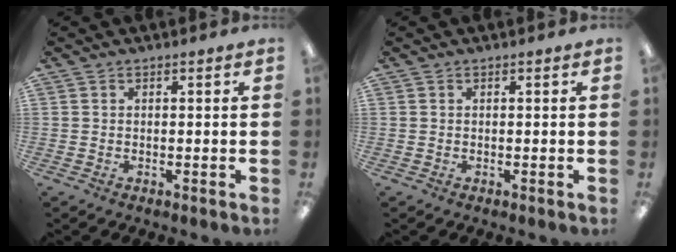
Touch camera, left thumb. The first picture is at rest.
{"total": 0.0}